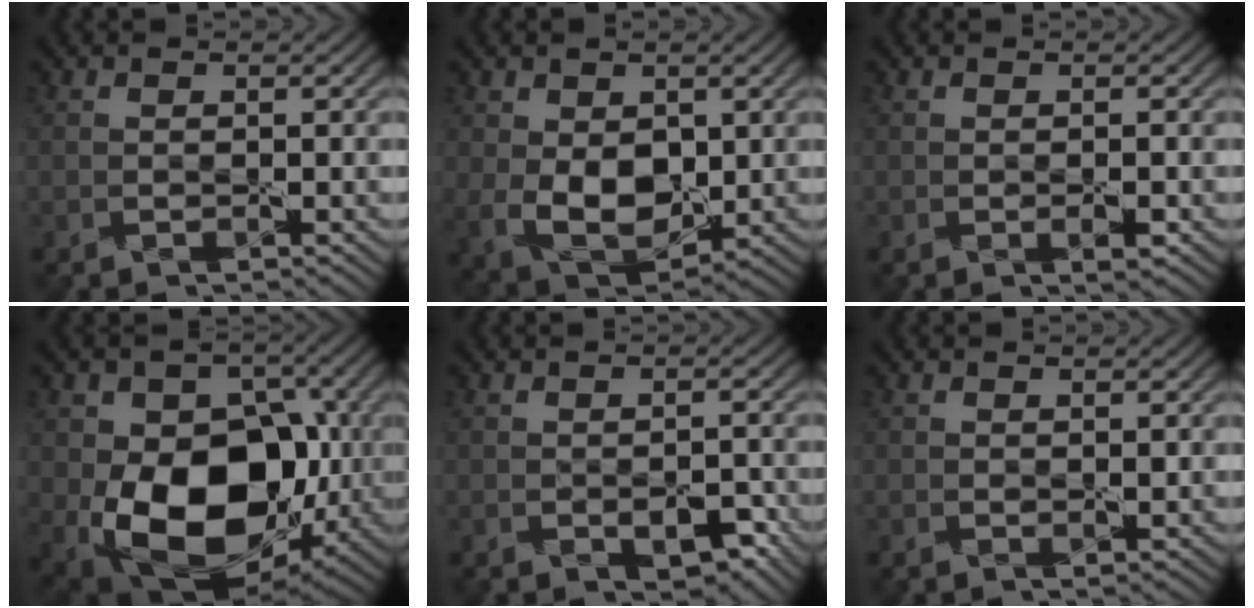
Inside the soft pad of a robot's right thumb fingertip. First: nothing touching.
{"total": 8.5, "force": [0.2, 5.8, 6.2], "torque": [-0.143, -0.016, 0.012]}
{"total": 1.2, "force": [-0.3, 0.3, 1.1], "torque": [-0.018, -0.003, -0.004]}
{"total": 16.3, "force": [-2.4, 11.4, 11.3], "torque": [-0.187, -0.037, -0.040]}
{"total": 3.3, "force": [-1.3, 1.8, 2.4], "torque": [-0.036, -0.009, -0.012]}
{"total": 0.6, "force": [0.3, 0.3, 0.5], "torque": [-0.008, -0.004, 0.006]}